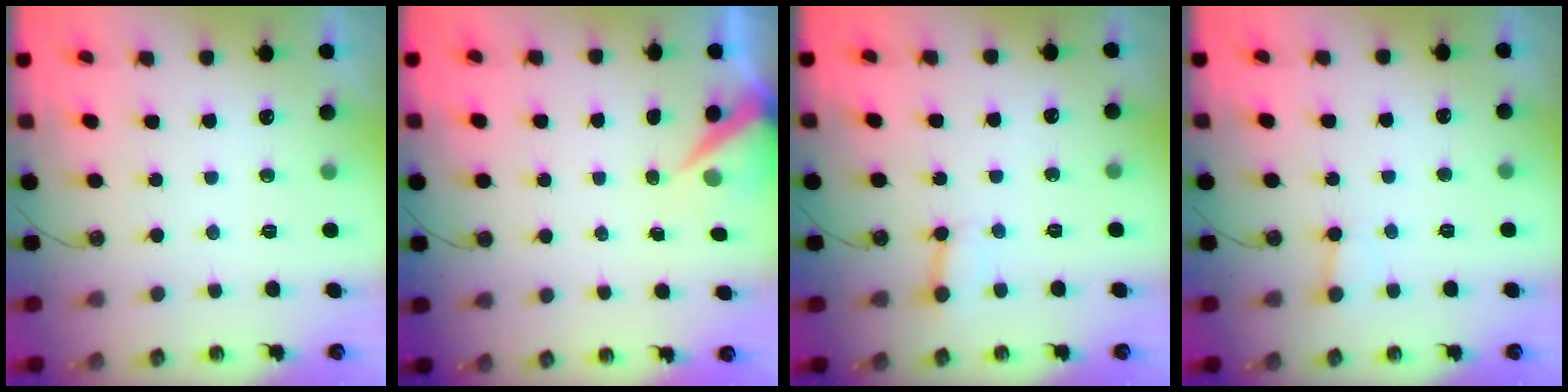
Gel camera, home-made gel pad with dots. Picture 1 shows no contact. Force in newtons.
{"total": 4.8, "press": 4.7, "slide": 0.5}
{"total": 2.7, "press": 2.7, "slide": 0.1}
{"total": 2.4, "press": 2.4, "slide": 0.1}